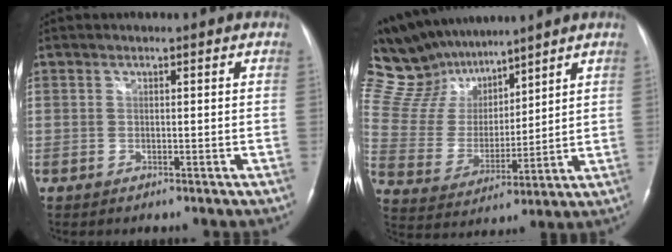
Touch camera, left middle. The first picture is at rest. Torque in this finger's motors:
{"motor_torque": [0.61, -0.80, -0.16, -0.13]}